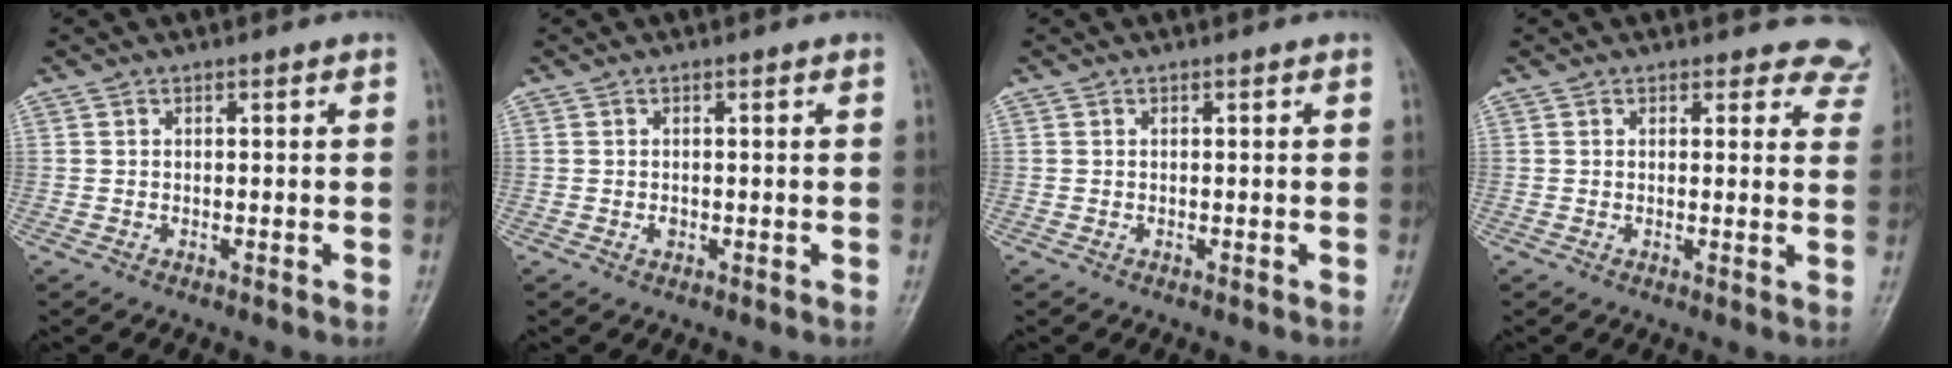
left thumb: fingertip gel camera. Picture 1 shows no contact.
{"total": 0.9, "force": [-0.1, 0.7, 0.6], "torque": [-0.004, 0.000, -0.002]}
{"total": 0.0}
{"total": 7.3, "force": [6.5, 3.2, -0.2], "torque": [0.063, -0.030, 0.034]}